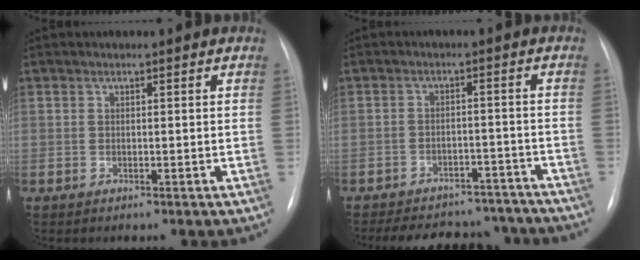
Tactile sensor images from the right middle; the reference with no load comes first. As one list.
[{"total": 17.1, "force": [-15.2, 6.3, 5.0], "torque": [-0.105, 0.013, -0.193]}]